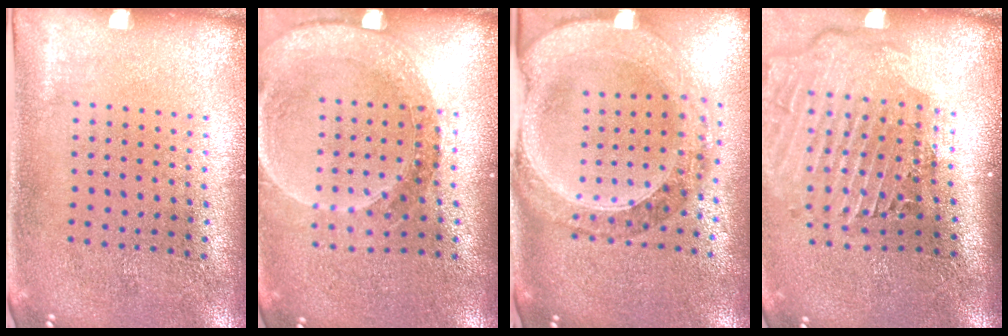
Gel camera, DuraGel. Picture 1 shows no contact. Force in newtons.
{"total": 1.5, "press": 1.5, "slide": 0.3}
{"total": 1.6, "press": 1.5, "slide": 0.6}
{"total": 2.8, "press": 2.2, "slide": 1.8}